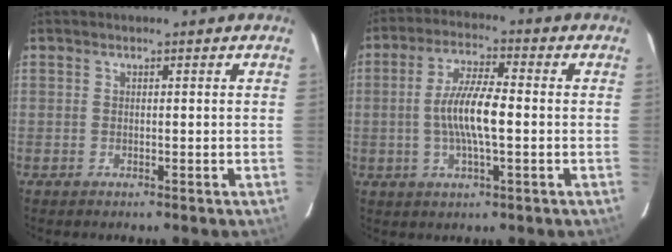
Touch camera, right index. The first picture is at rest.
{"total": 8.9, "force": [-0.9, 1.8, 8.7], "torque": [-0.167, 0.003, -0.017]}